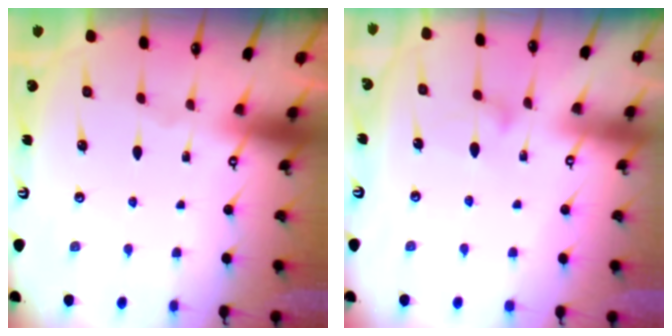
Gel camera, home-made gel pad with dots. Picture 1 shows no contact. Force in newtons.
{"total": 8.3, "press": 8.3, "slide": 0.5}